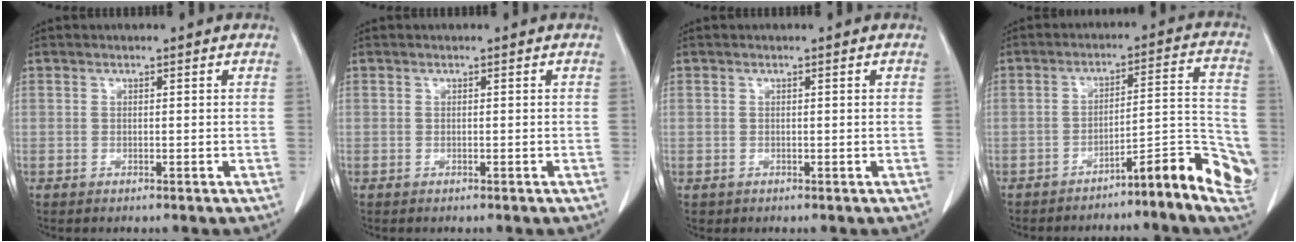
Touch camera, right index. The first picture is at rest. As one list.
[{"total": 0.0}, {"total": 0.6, "force": [-0.2, 0.6, 0.0], "torque": [0.004, 0.005, -0.003]}, {"total": 11.2, "force": [-5.8, 1.2, 9.6], "torque": [-0.108, 0.023, -0.081]}]